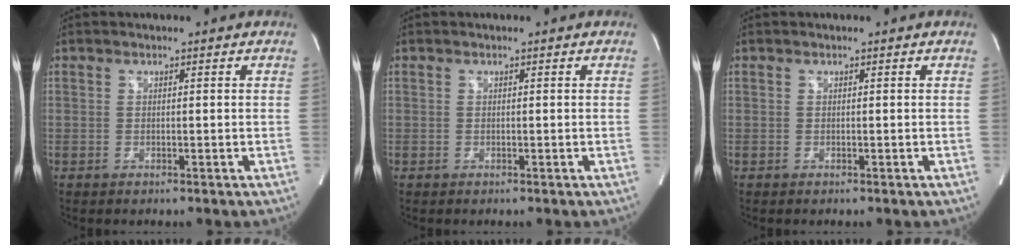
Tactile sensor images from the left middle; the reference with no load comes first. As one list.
[{"total": 0.0}, {"total": 0.0}]